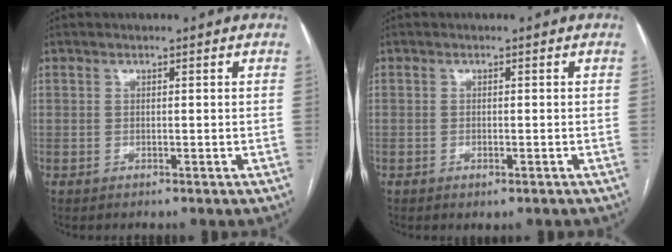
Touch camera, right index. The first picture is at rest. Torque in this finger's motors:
{"motor_torque": [0.56, -0.31, 0.13, 0.01]}